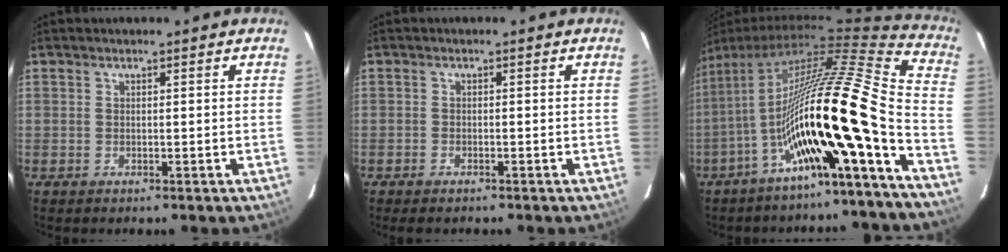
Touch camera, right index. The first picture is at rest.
{"total": 1.8, "force": [-1.6, 0.5, 0.7], "torque": [-0.023, -0.003, -0.031]}
{"total": 19.9, "force": [-7.0, 0.1, 18.6], "torque": [-0.279, -0.038, -0.129]}